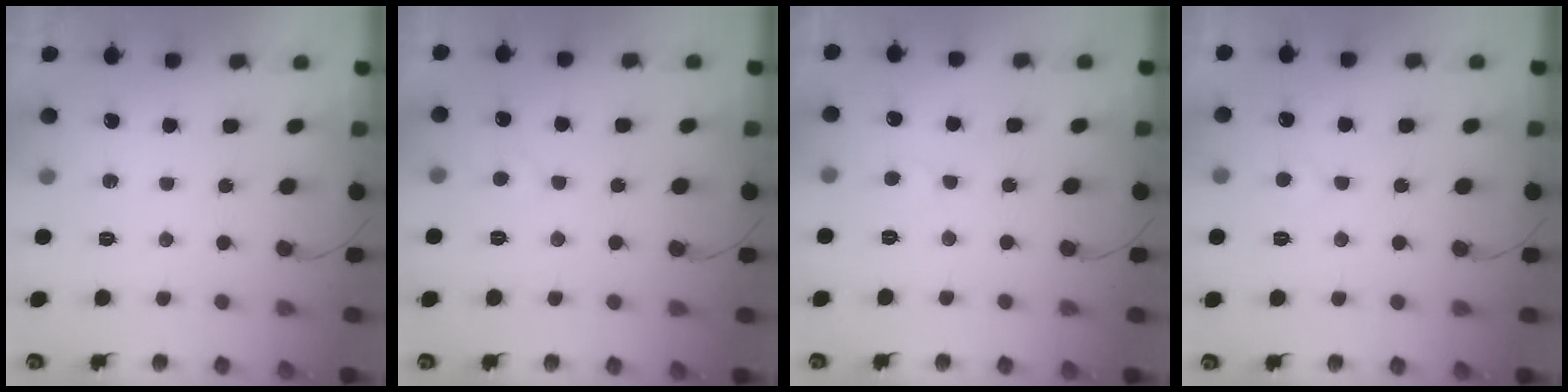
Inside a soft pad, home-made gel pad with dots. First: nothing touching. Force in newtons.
{"total": 4.1, "press": 4.0, "slide": 0.4}
{"total": 3.8, "press": 3.8, "slide": 0.4}
{"total": 3.5, "press": 3.5, "slide": 0.4}